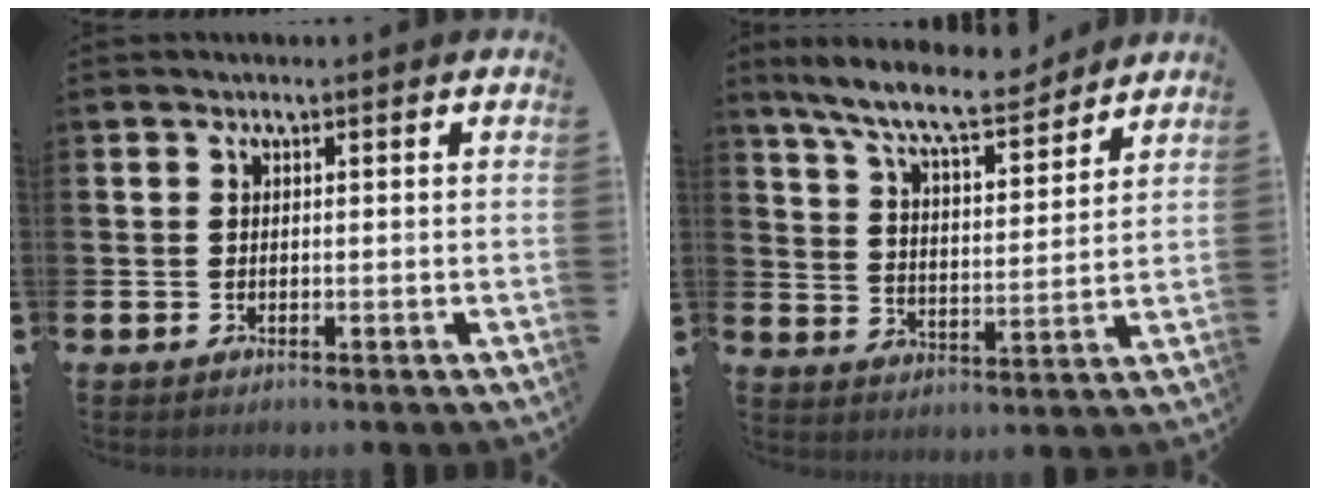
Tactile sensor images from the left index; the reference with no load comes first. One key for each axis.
{"total": 9.8, "fx": 8.8, "fy": 1.6, "fz": 4.1, "tx": -0.108, "ty": -0.049, "tz": 0.154}